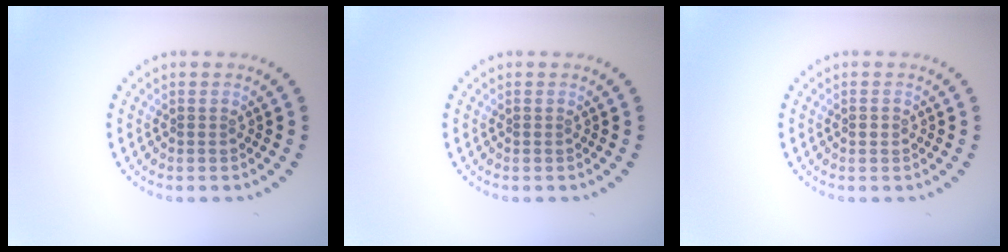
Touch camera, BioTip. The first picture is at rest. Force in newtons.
{"total": 0.0}
{"total": 1.0, "press": 1.0, "slide": 0.0}